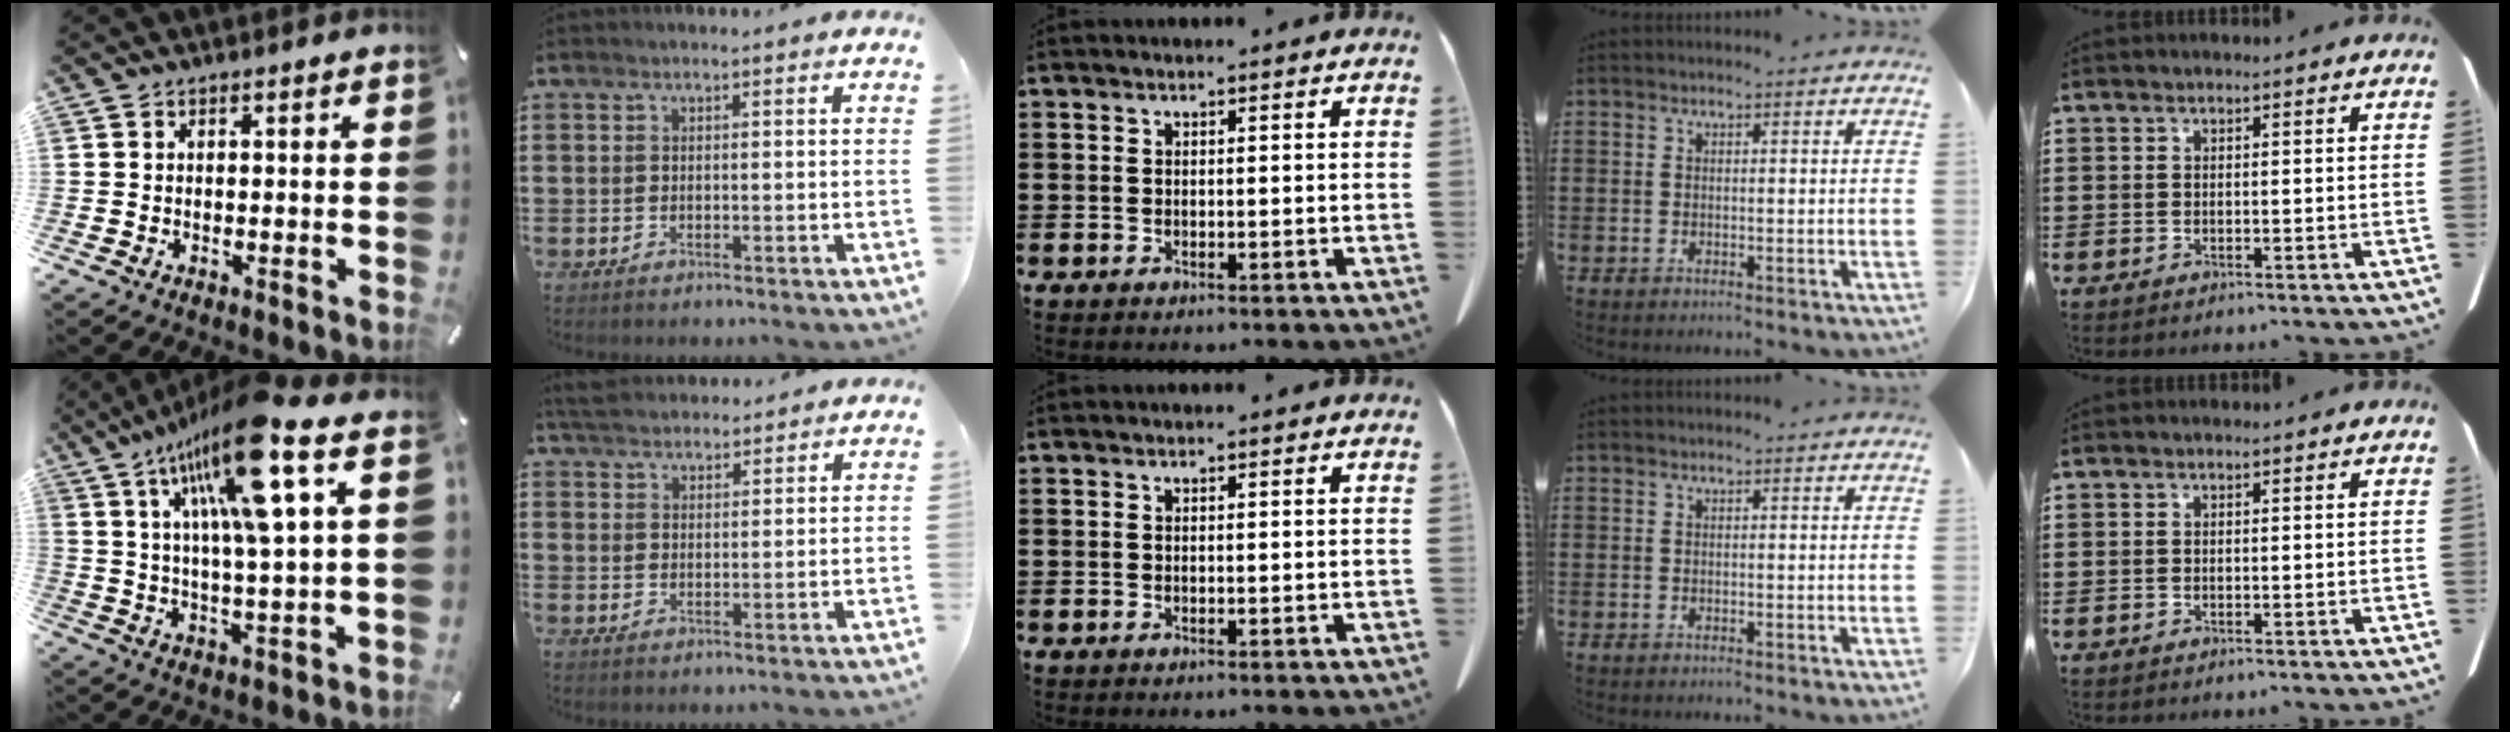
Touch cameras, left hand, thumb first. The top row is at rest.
{"thumb": {"total": 17.4, "force": [9.0, 3.2, 14.5], "torque": [-0.272, -0.039, 0.138]}, "index": {"total": 3.8, "force": [3.7, 0.8, 0.6], "torque": [-0.025, -0.001, 0.070]}}